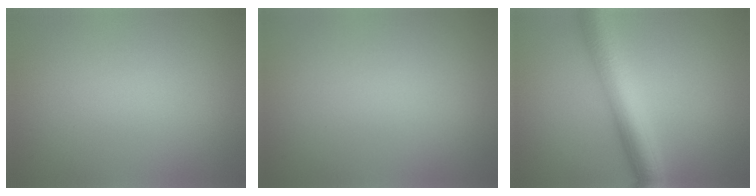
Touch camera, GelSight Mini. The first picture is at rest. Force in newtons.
{"total": 0.0}
{"total": 6.9, "press": 6.9, "slide": 0.3}